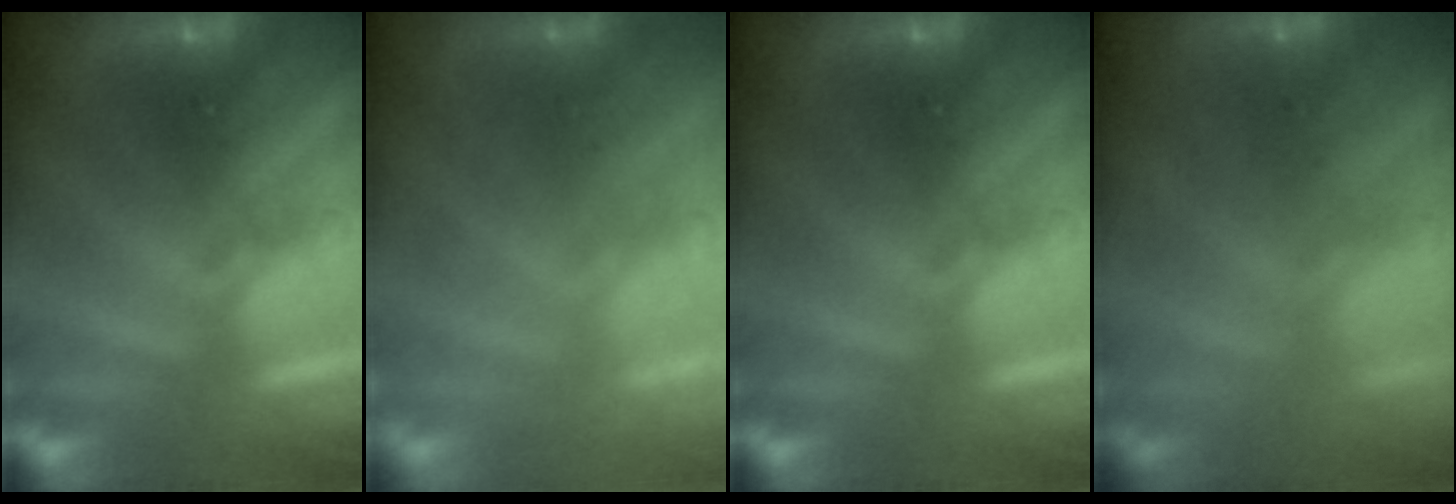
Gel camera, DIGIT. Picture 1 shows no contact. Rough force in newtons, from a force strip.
{"total": 2.2}
{"total": 0.0}
{"total": 9.4}